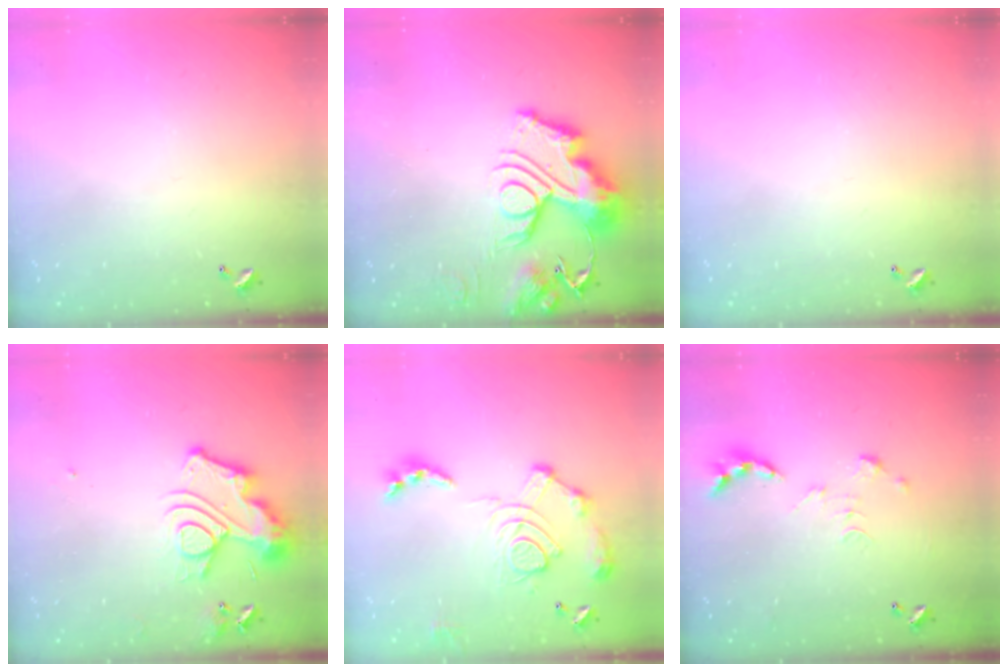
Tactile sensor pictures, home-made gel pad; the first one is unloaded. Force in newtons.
{"total": 17.9, "press": 17.8, "slide": 1.9}
{"total": 0.0}
{"total": 13.0, "press": 12.9, "slide": 1.3}
{"total": 15.6, "press": 15.5, "slide": 1.6}
{"total": 0.0}